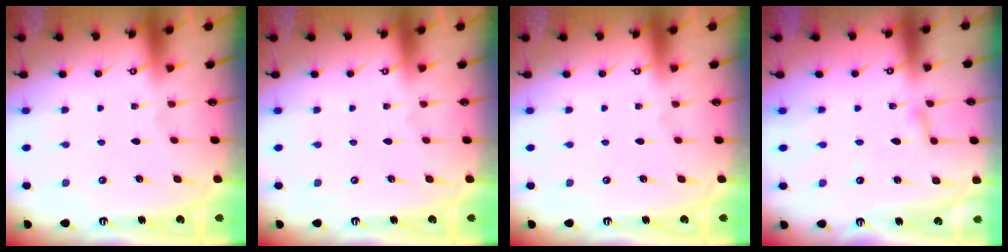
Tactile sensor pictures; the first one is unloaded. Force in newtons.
{"total": 0.0}
{"total": 0.0}
{"total": 2.4, "press": 2.4, "slide": 0.2}